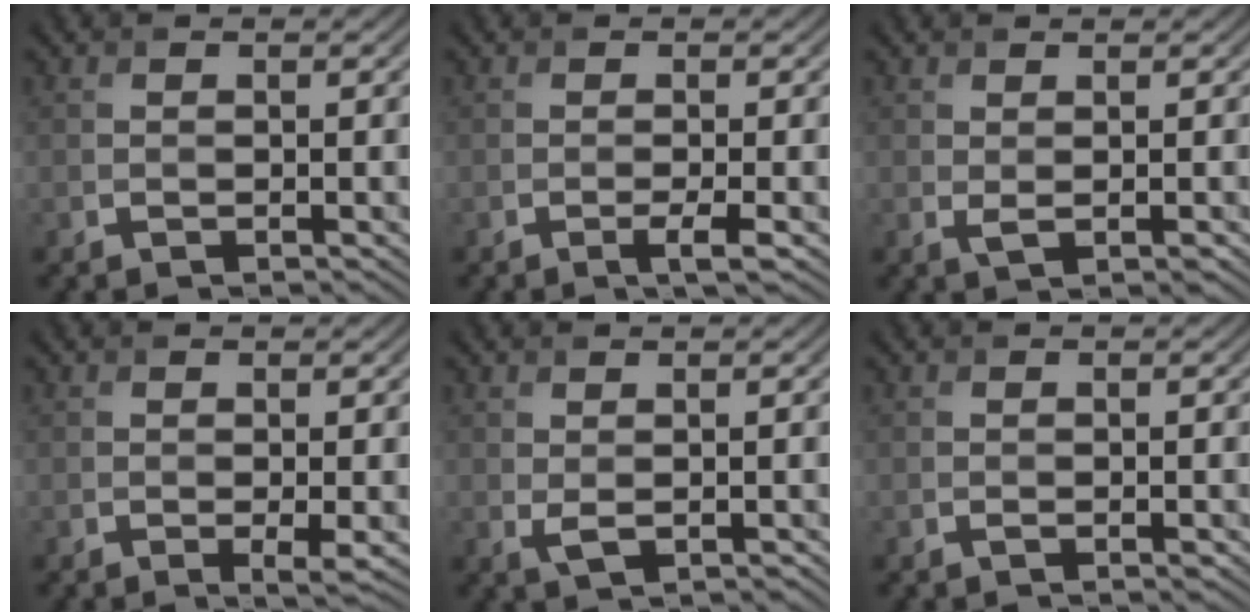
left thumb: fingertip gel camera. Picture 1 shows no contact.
{"total": 1.8, "force": [-0.7, 0.1, 1.7], "torque": [-0.027, 0.001, -0.016]}
{"total": 1.4, "force": [0.3, 0.4, 1.3], "torque": [-0.030, -0.004, 0.009]}
{"total": 1.2, "force": [-0.1, -0.1, 1.2], "torque": [-0.020, -0.005, -0.003]}
{"total": 1.6, "force": [0.2, 0.7, 1.4], "torque": [-0.033, -0.006, 0.009]}
{"total": 0.6, "force": [-0.2, 0.2, 0.5], "torque": [-0.009, -0.003, -0.001]}